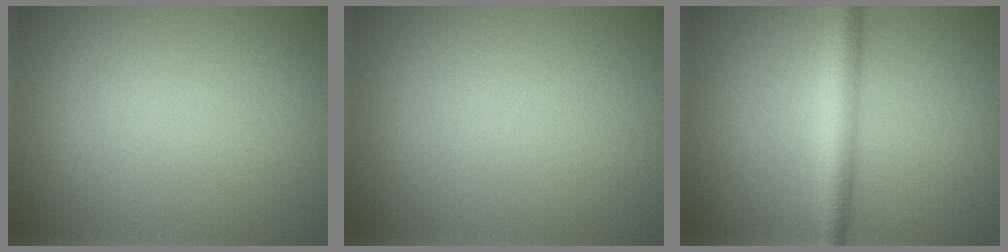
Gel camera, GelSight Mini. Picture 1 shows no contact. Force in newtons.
{"total": 0.0}
{"total": 3.7, "press": 3.7, "slide": 0.0}